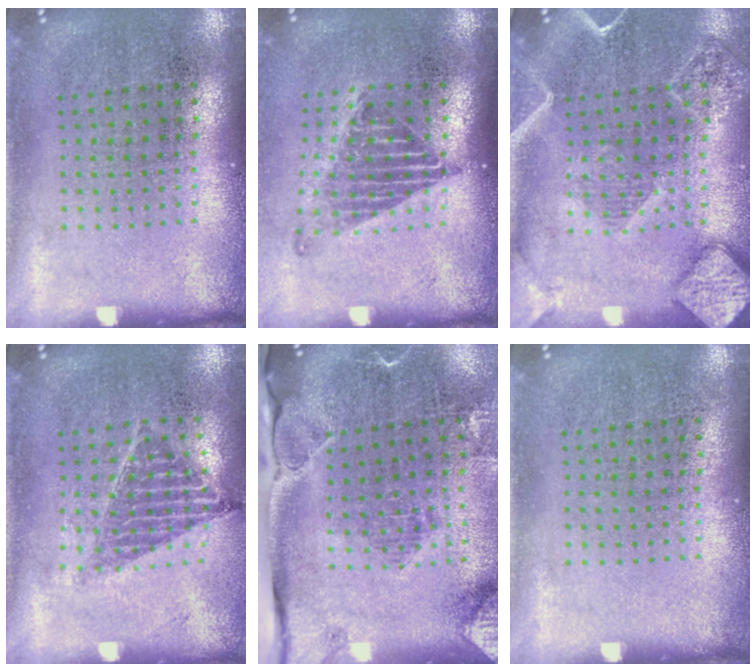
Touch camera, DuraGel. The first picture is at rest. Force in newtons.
{"total": 1.3, "press": 1.1, "slide": 0.8}
{"total": 2.4, "press": 2.2, "slide": 0.9}
{"total": 0.9, "press": 0.9, "slide": 0.2}
{"total": 2.8, "press": 2.2, "slide": 1.7}
{"total": 0.0}